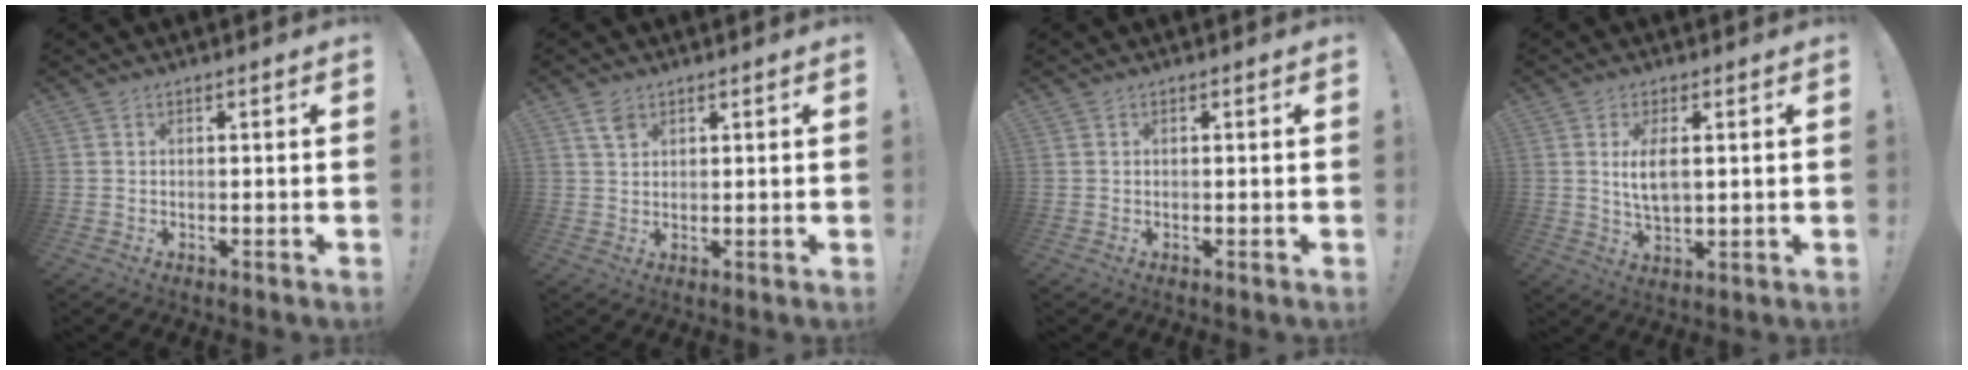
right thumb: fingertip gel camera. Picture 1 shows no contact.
{"total": 3.4, "force": [2.0, 2.0, 2.0], "torque": [-0.029, -0.005, 0.037]}
{"total": 0.0}
{"total": 6.3, "force": [1.3, 2.5, 5.6], "torque": [-0.104, -0.011, 0.016]}